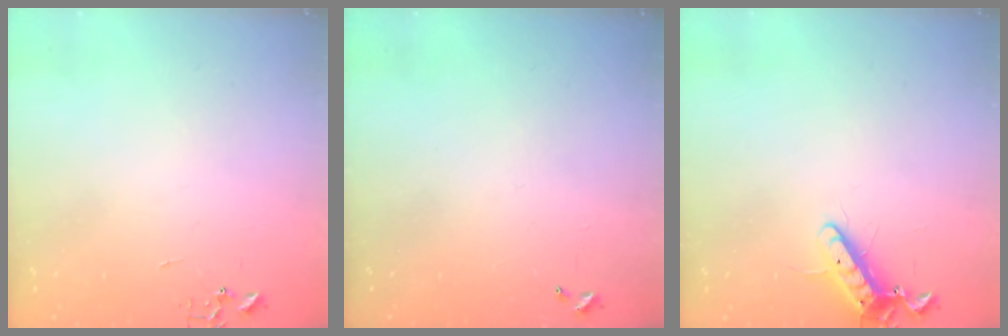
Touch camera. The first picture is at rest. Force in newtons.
{"total": 0.0}
{"total": 11.6, "press": 11.5, "slide": 1.5}